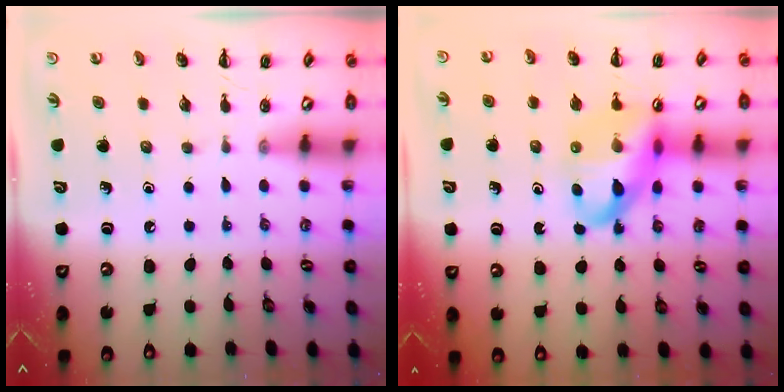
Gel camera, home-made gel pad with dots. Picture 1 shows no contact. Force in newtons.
{"total": 14.7, "press": 14.2, "slide": 3.9}